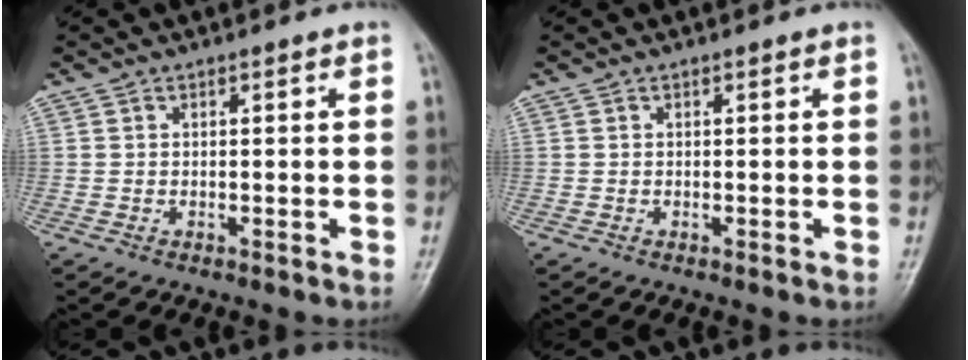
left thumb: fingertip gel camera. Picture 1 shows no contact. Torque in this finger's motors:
{"motor_torque": [-0.02, 0.02, -0.01, -0.01, 0.00]}